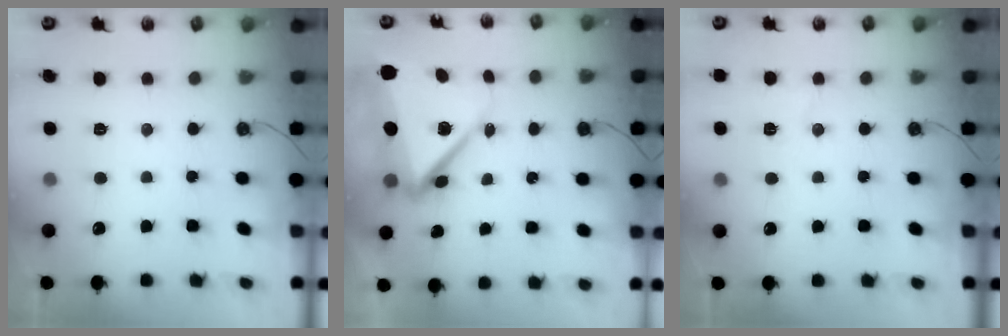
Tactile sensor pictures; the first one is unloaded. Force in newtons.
{"total": 11.0, "press": 10.8, "slide": 1.8}
{"total": 5.8, "press": 5.2, "slide": 2.7}